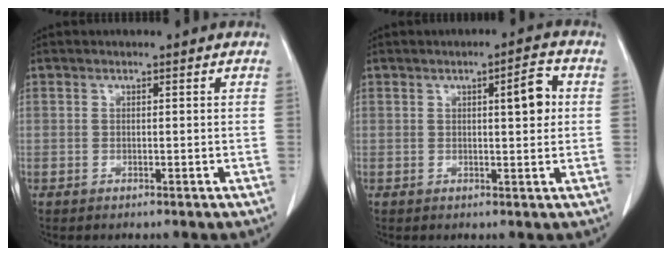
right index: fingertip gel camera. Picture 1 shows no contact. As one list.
[{"total": 4.4, "force": [0.9, 0.9, 4.2], "torque": [-0.059, 0.005, 0.010]}]